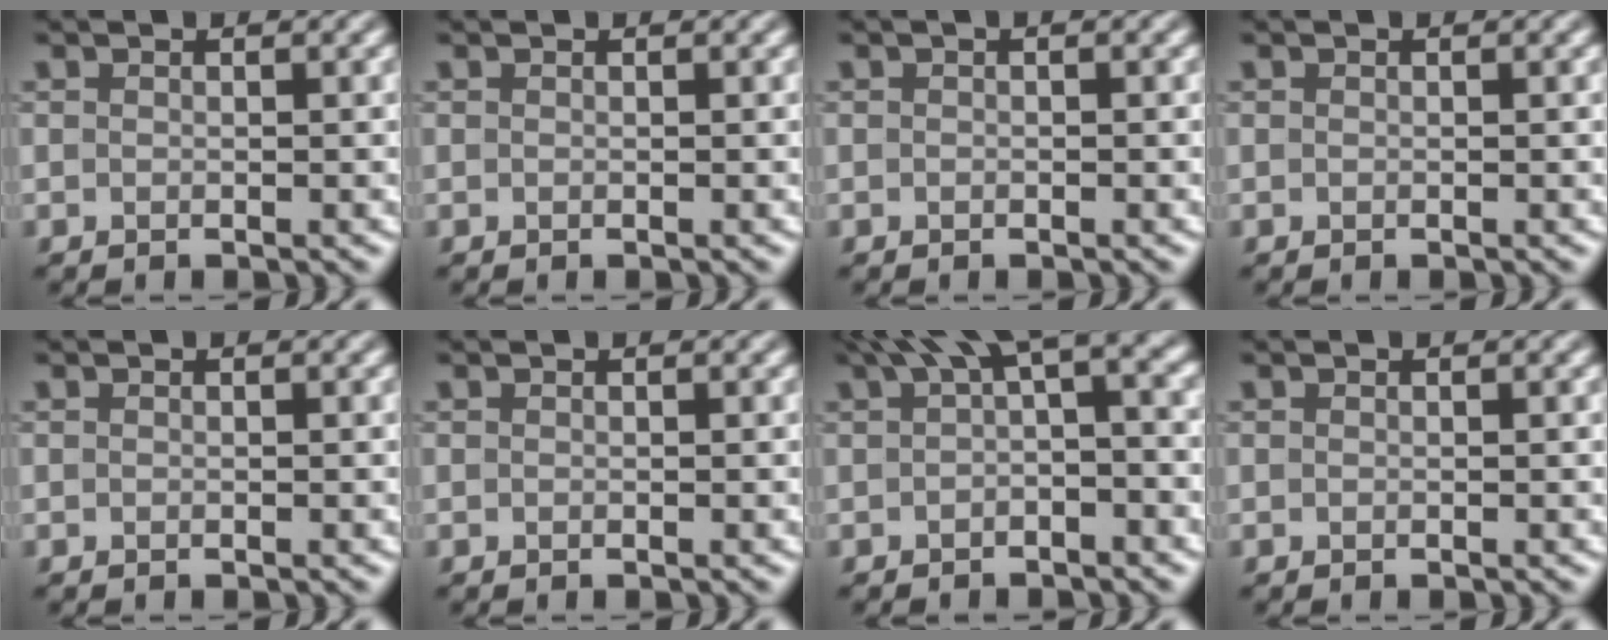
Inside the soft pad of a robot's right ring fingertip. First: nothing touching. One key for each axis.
{"total": 0.0}
{"total": 0.0}
{"total": 0.0}
{"total": 0.0}
{"total": 0.0}
{"total": 4.4, "fx": 1.0, "fy": 1.5, "fz": 4.0, "tx": -0.050, "ty": 0.014, "tz": 0.007}
{"total": 0.0}